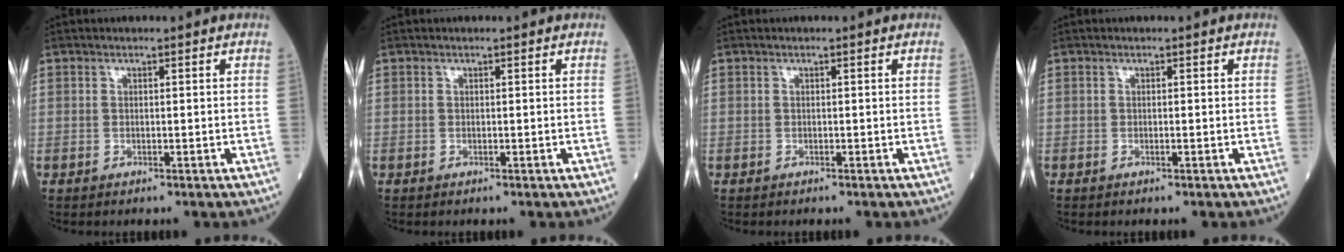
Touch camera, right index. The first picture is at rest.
{"total": 0.0}
{"total": 0.0}
{"total": 0.0}